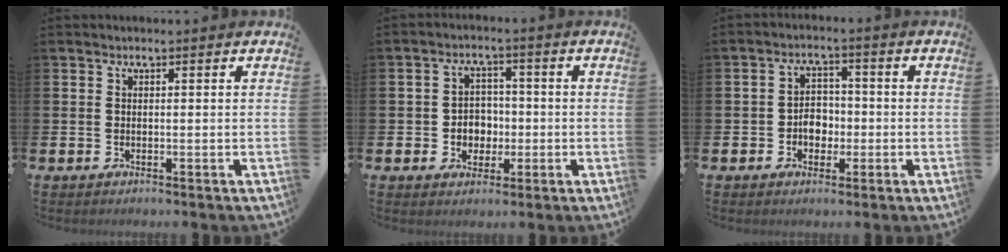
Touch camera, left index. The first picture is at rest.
{"total": 3.7, "force": [-0.4, 3.5, 1.1], "torque": [-0.021, 0.000, -0.017]}
{"total": 3.6, "force": [-1.0, 2.8, 1.9], "torque": [-0.030, 0.005, -0.026]}